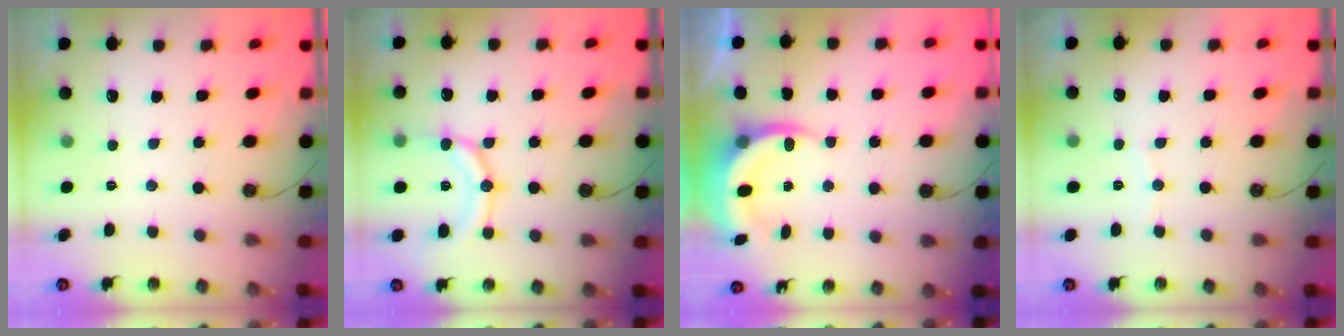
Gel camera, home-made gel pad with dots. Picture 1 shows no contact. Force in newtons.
{"total": 14.2, "press": 14.0, "slide": 2.1}
{"total": 6.5, "press": 6.4, "slide": 1.3}
{"total": 3.1, "press": 3.1, "slide": 0.4}